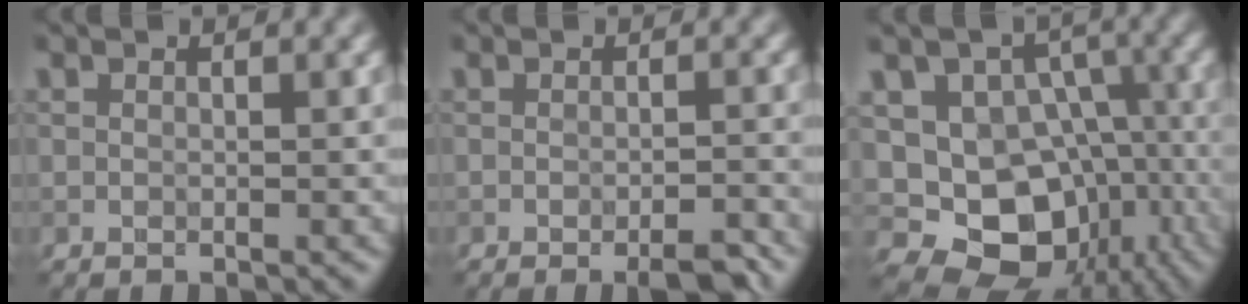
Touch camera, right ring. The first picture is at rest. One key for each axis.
{"total": 2.8, "fx": -2.0, "fy": 0.5, "fz": 2.0, "tx": -0.028, "ty": 0.001, "tz": -0.027}
{"total": 11.8, "fx": -2.8, "fy": 9.8, "fz": 6.0, "tx": -0.091, "ty": -0.003, "tz": -0.041}